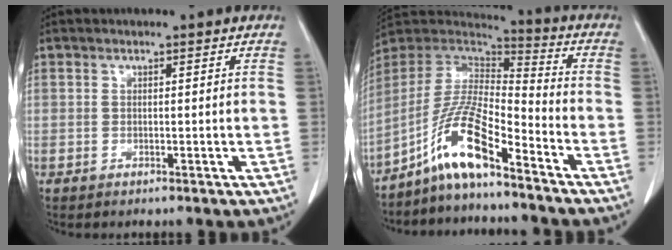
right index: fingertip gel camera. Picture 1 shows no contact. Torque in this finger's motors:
{"motor_torque": [1.04, -0.63, 0.42, 0.11]}